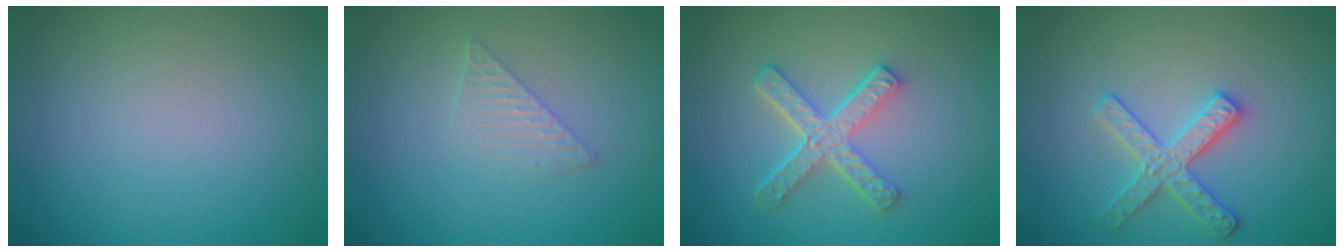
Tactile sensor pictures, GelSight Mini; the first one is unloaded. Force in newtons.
{"total": 1.6, "press": 1.6, "slide": 0.1}
{"total": 4.9, "press": 3.5, "slide": 3.4}
{"total": 3.2, "press": 3.0, "slide": 1.0}